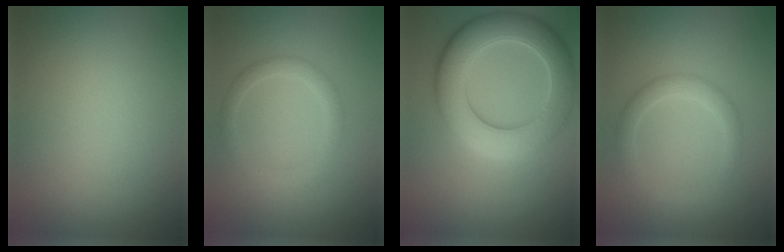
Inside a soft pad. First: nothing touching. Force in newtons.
{"total": 2.0, "press": 2.0, "slide": 0.1}
{"total": 8.7, "press": 8.6, "slide": 0.6}
{"total": 2.5, "press": 2.4, "slide": 0.2}